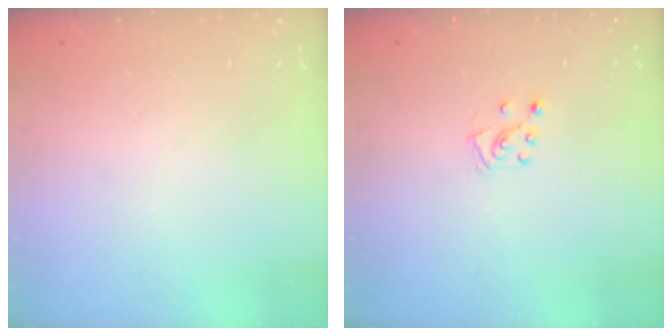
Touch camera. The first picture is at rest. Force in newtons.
{"total": 5.9, "press": 5.8, "slide": 0.7}